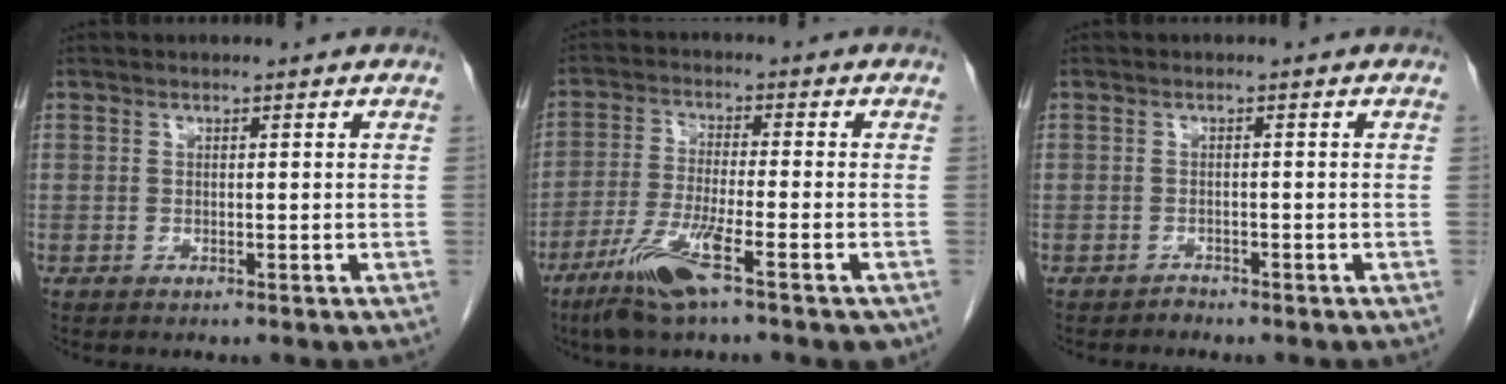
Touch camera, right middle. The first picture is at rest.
{"total": 9.5, "force": [-5.6, 0.3, 7.7], "torque": [-0.156, -0.022, -0.103]}
{"total": 0.7, "force": [-0.7, 0.2, -0.2], "torque": [0.004, 0.000, -0.013]}